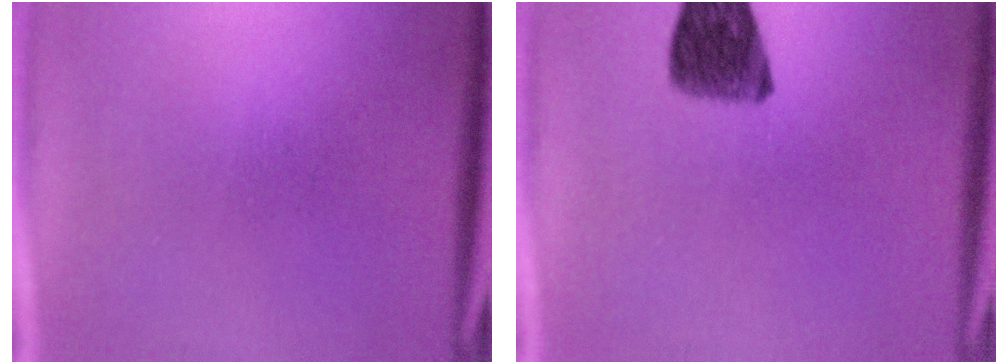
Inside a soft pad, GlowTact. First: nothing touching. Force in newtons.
{"total": 7.4}